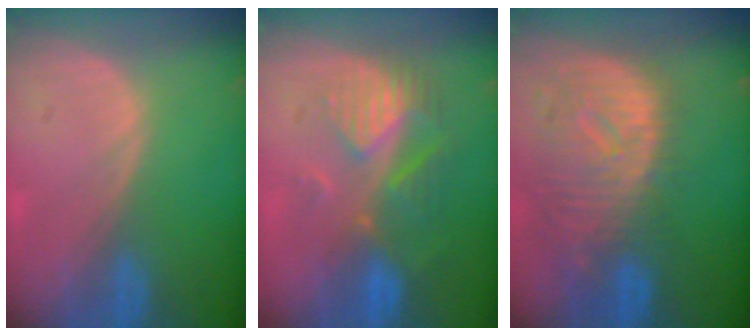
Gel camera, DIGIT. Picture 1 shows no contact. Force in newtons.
{"total": 8.7, "press": 7.8, "slide": 4.0}
{"total": 11.9, "press": 10.2, "slide": 6.1}